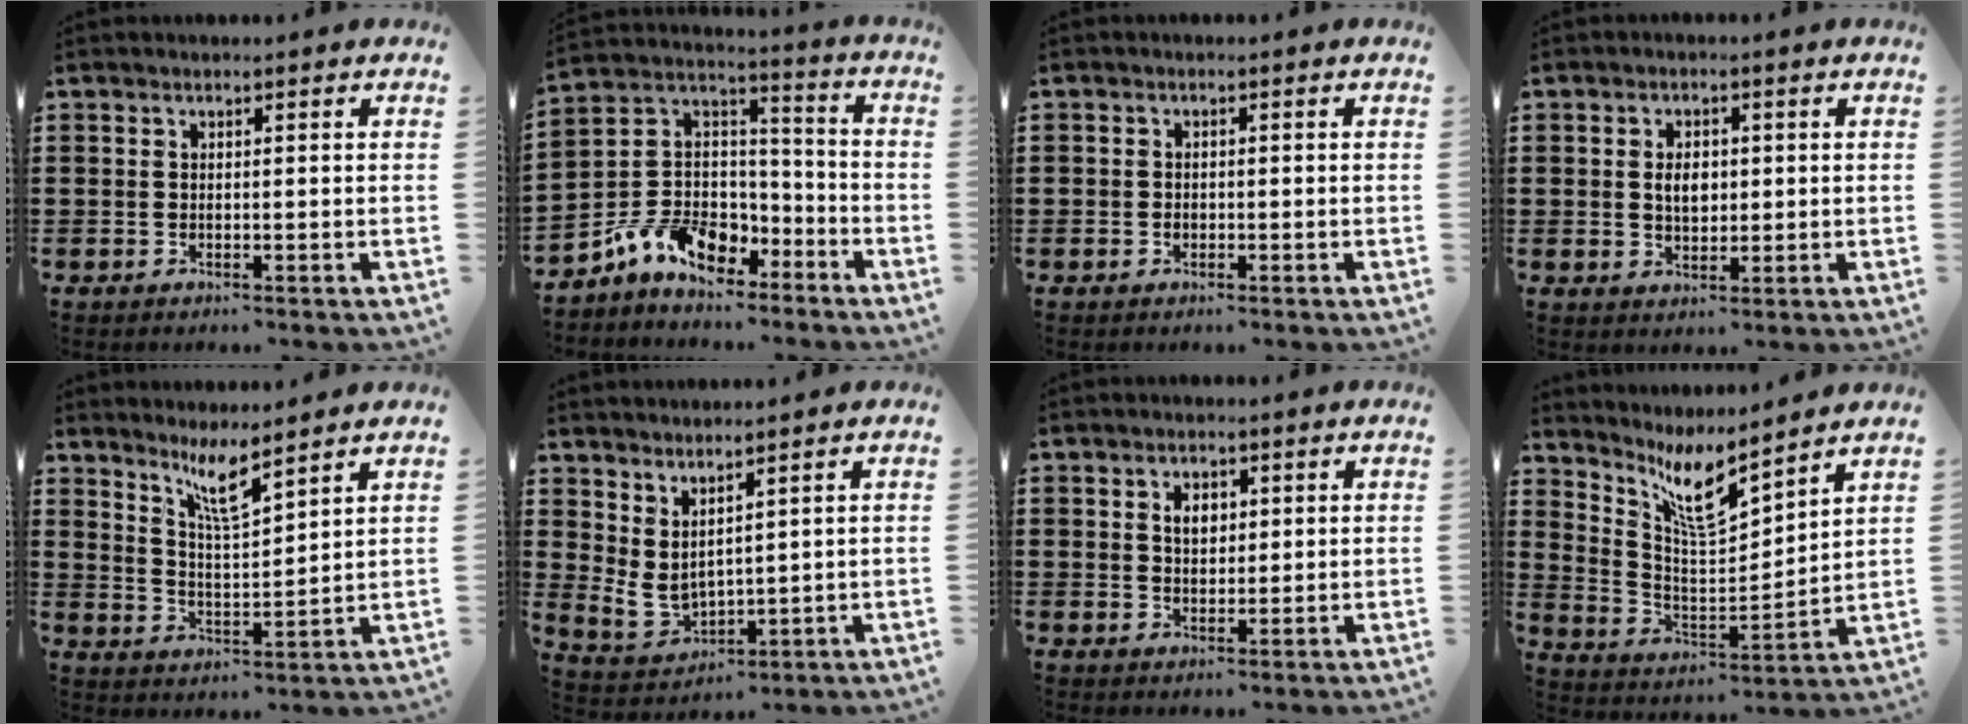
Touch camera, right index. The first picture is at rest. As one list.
[{"total": 9.1, "force": [-6.0, 5.9, 3.5], "torque": [-0.093, 0.017, -0.116]}, {"total": 0.9, "force": [-0.4, 0.7, 0.3], "torque": [-0.008, 0.000, -0.010]}, {"total": 3.5, "force": [0.2, 2.1, 2.7], "torque": [-0.049, 0.005, 0.001]}, {"total": 5.9, "force": [4.7, 0.5, 3.5], "torque": [-0.076, -0.016, 0.081]}, {"total": 3.9, "force": [2.0, 2.3, 2.5], "torque": [-0.078, -0.018, 0.036]}, {"total": 3.0, "force": [0.9, 2.0, 2.0], "torque": [-0.038, 0.007, 0.013]}, {"total": 8.3, "force": [5.8, 2.1, 5.5], "torque": [-0.119, -0.026, 0.102]}]